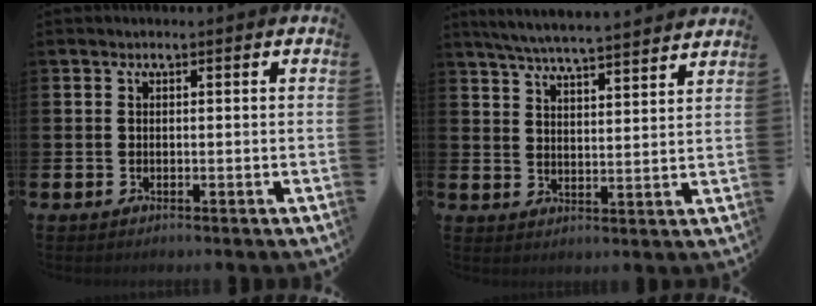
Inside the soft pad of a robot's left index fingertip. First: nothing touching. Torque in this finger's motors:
{"motor_torque": [-0.07, -0.51, 0.58, 0.18]}